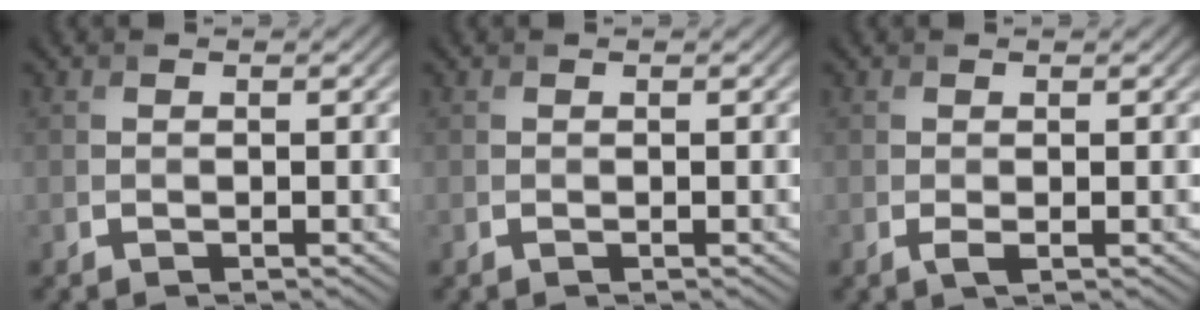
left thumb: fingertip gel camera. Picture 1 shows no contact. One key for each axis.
{"total": 0.0}
{"total": 0.9, "fx": -0.1, "fy": 0.2, "fz": 0.8, "tx": -0.020, "ty": -0.004, "tz": -0.002}